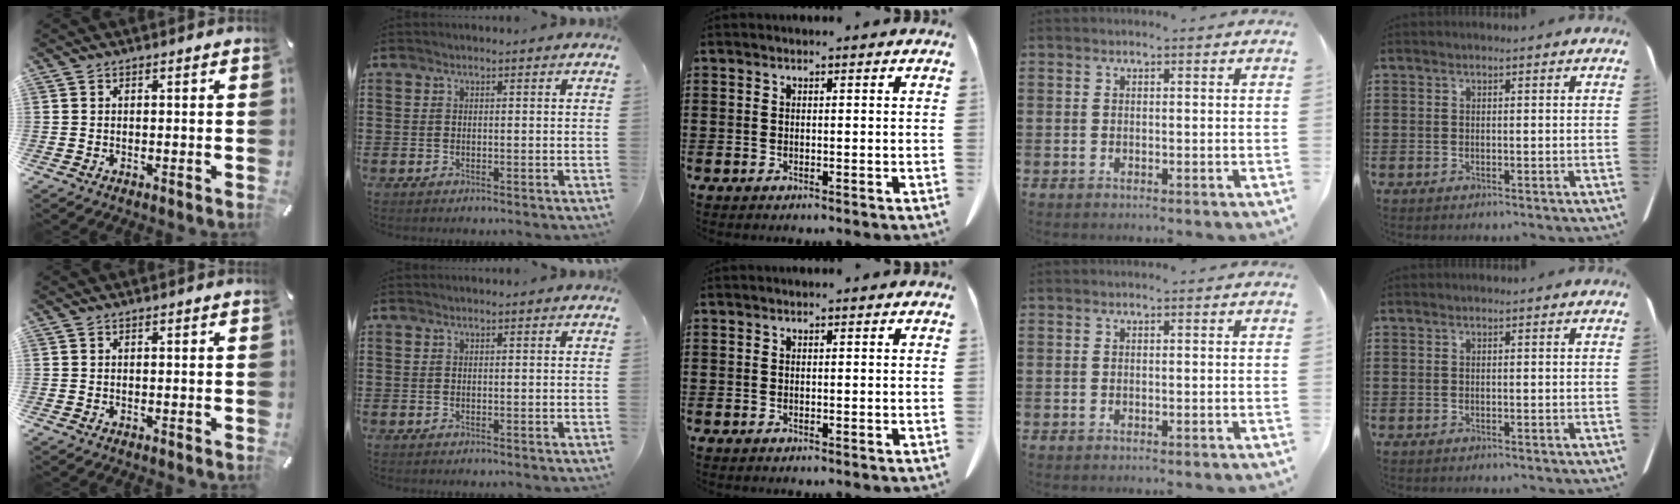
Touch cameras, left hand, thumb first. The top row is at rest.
{}